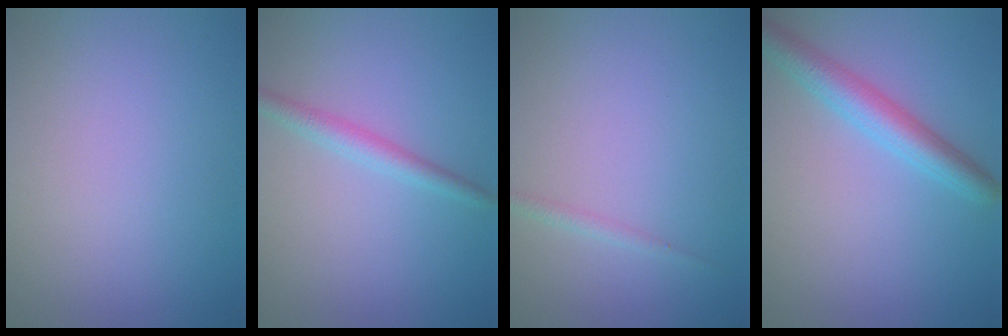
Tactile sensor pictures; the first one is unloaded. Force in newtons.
{"total": 2.2, "press": 2.1, "slide": 0.0}
{"total": 0.9, "press": 0.9, "slide": 0.1}
{"total": 3.9, "press": 3.9, "slide": 0.1}